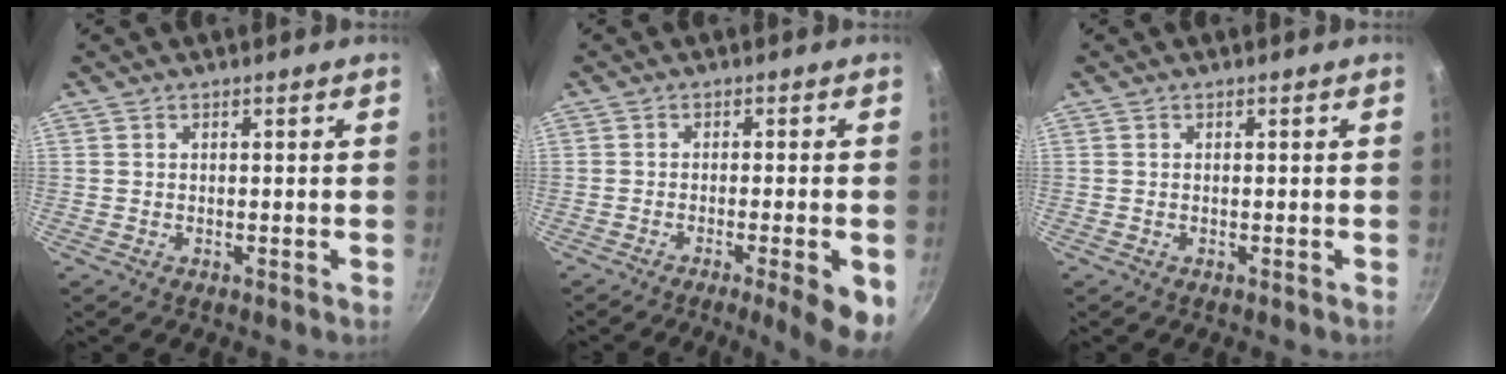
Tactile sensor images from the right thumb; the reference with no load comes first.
{"total": 8.1, "force": [-3.4, 1.3, 7.2], "torque": [-0.090, 0.009, -0.046]}
{"total": 0.0}